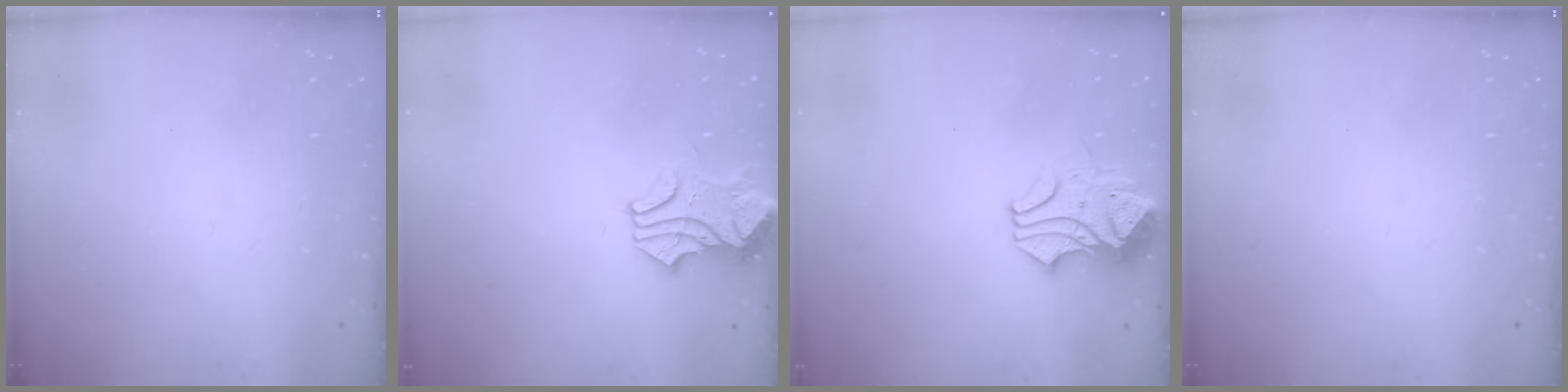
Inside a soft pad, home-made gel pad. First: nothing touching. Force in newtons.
{"total": 1.7, "press": 1.5, "slide": 0.8}
{"total": 6.5, "press": 6.4, "slide": 1.2}
{"total": 0.0}